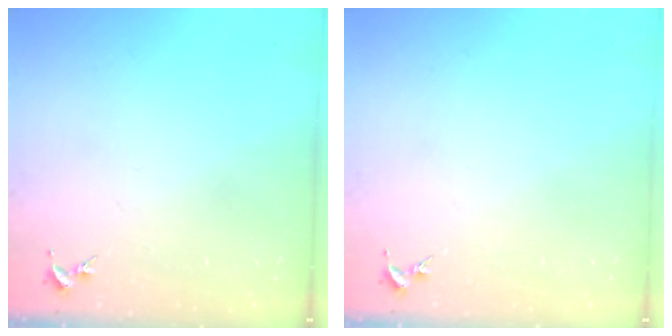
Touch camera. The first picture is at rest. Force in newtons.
{"total": 0.0}